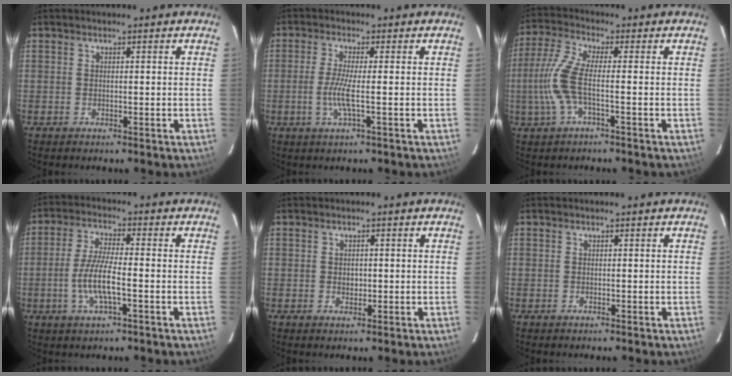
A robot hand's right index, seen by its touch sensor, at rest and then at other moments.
{"total": 4.5, "force": [-1.1, -0.1, 4.3], "torque": [-0.094, -0.008, -0.024]}
{"total": 8.0, "force": [-1.7, 1.5, 7.6], "torque": [-0.183, 0.000, -0.033]}
{"total": 7.7, "force": [-2.2, 1.6, 7.2], "torque": [-0.149, -0.003, -0.044]}
{"total": 1.4, "force": [0.0, 1.3, 0.7], "torque": [-0.010, 0.001, 0.000]}
{"total": 0.0}